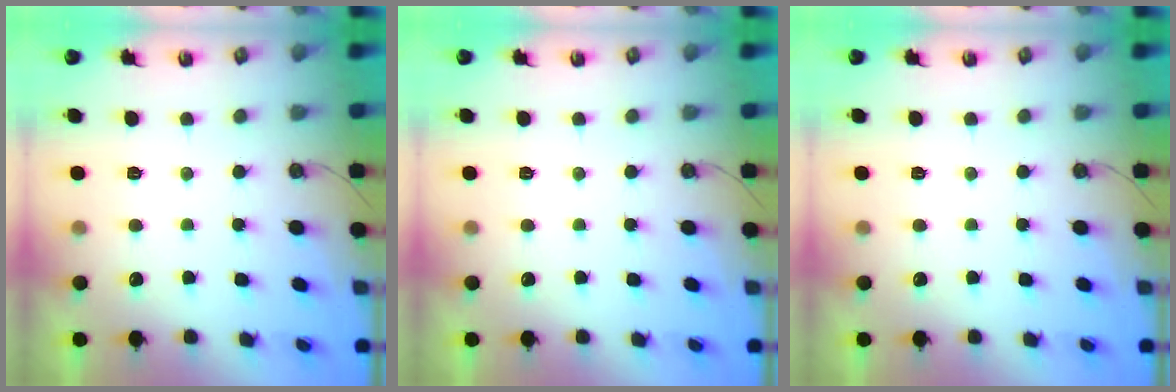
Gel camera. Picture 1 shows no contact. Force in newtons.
{"total": 0.0}
{"total": 0.0}